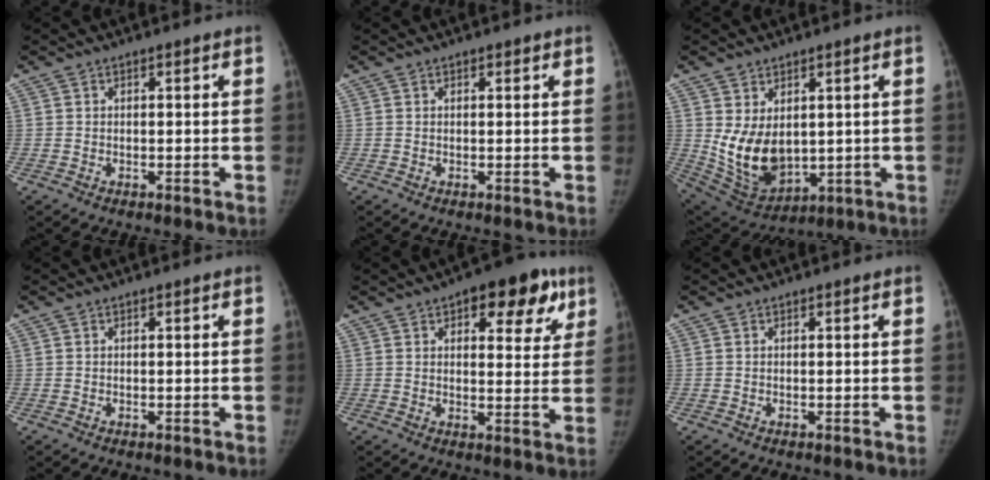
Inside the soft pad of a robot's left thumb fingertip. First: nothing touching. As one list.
[{"total": 0.5, "force": [0.3, 0.3, 0.3], "torque": [0.001, 0.000, 0.002]}, {"total": 11.8, "force": [1.1, 8.0, 8.6], "torque": [-0.133, -0.019, 0.054]}, {"total": 0.0}, {"total": 12.6, "force": [6.4, 6.1, 9.0], "torque": [-0.058, -0.013, 0.076]}, {"total": 0.0}]